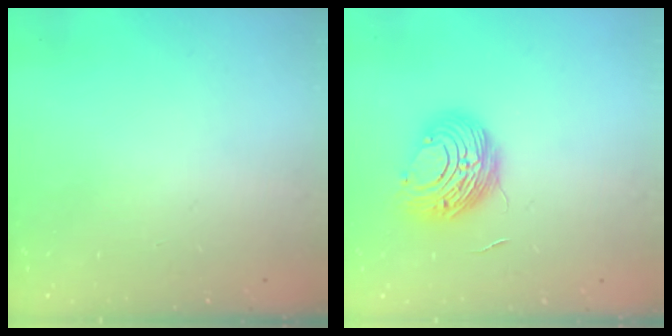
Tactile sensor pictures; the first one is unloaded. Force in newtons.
{"total": 9.9, "press": 9.9, "slide": 0.9}